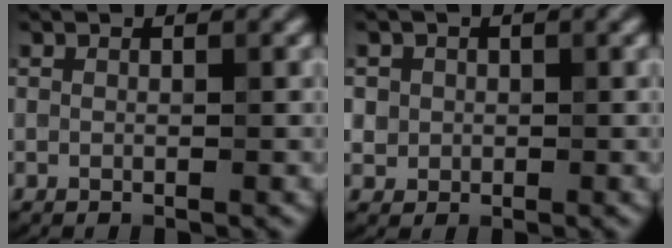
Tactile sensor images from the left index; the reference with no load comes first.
{"total": 1.7, "force": [0.3, 1.6, 0.3], "torque": [0.002, 0.000, 0.016]}